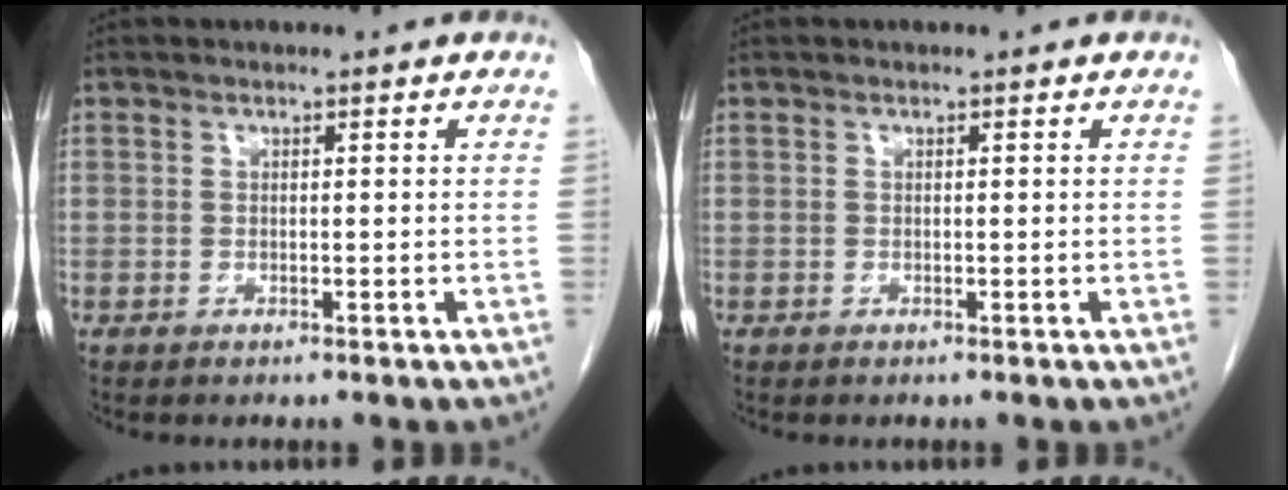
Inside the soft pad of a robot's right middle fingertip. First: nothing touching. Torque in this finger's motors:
{"motor_torque": [-0.02, 0.02, 0.00, -0.01]}